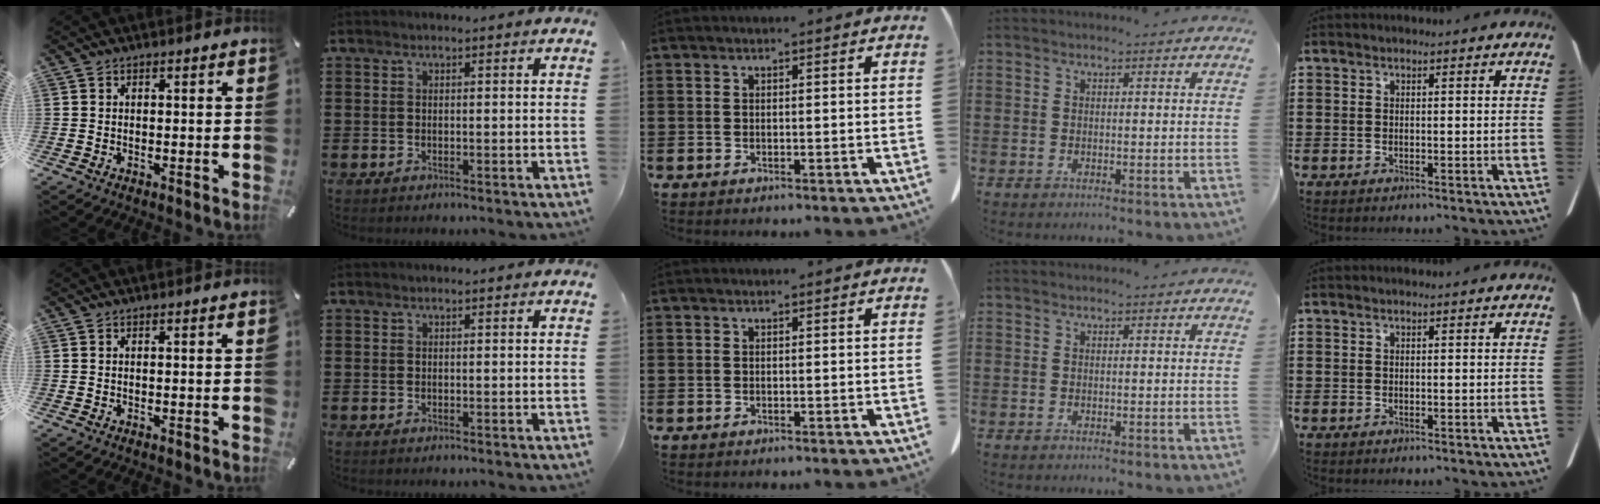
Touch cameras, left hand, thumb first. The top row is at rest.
{}